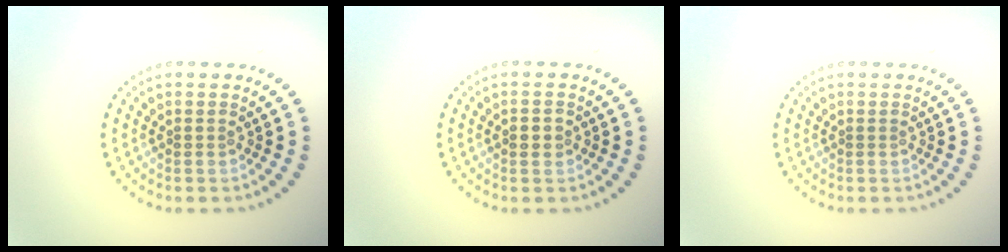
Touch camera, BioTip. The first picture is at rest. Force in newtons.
{"total": 0.9, "press": 0.9, "slide": 0.0}
{"total": 0.0}